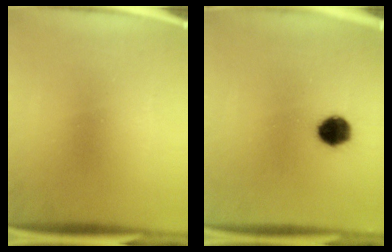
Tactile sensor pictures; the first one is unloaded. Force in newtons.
{"total": 6.9}